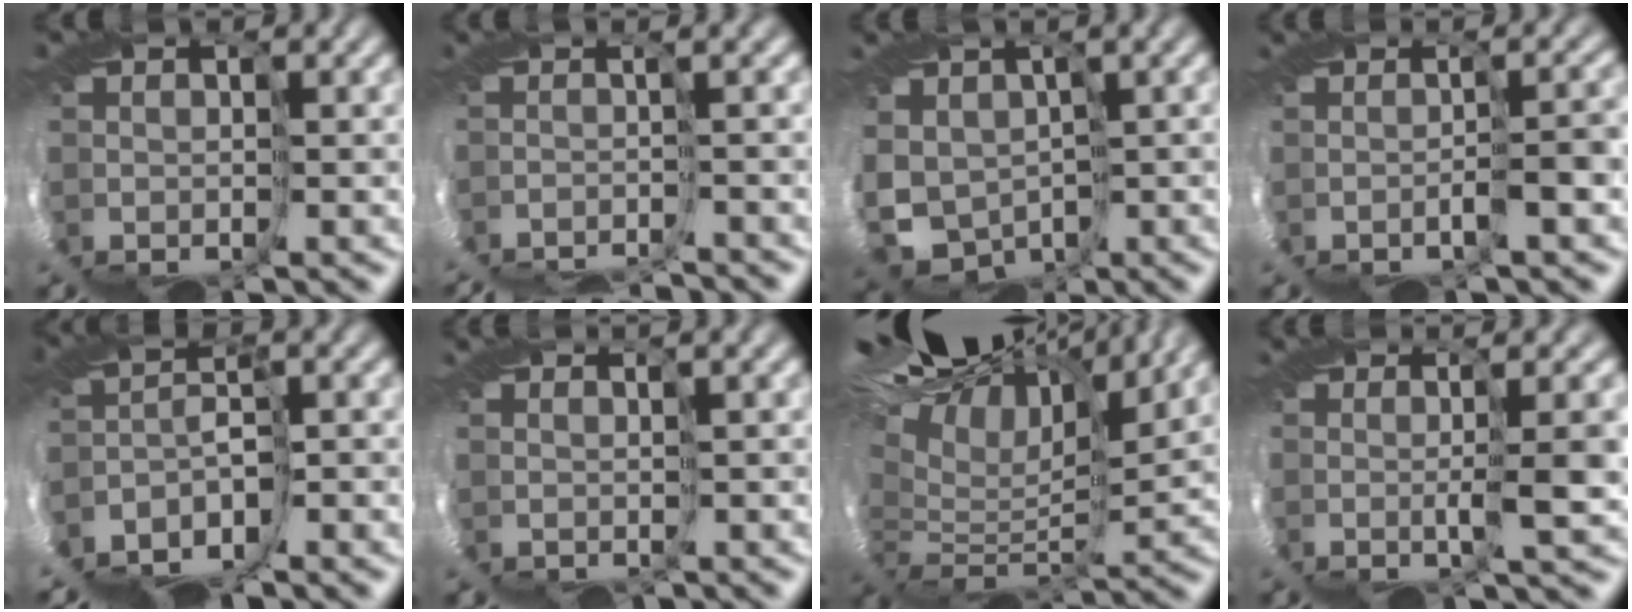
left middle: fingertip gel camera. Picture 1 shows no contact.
{"total": 8.3, "force": [-7.7, -2.5, -2.0], "torque": [0.022, -0.012, -0.089]}
{"total": 3.8, "force": [0.1, 3.7, 0.8], "torque": [-0.057, -0.037, -0.009]}
{"total": 4.6, "force": [-0.1, -4.4, -1.3], "torque": [0.010, -0.002, -0.005]}
{"total": 3.8, "force": [-3.5, -1.4, 0.1], "torque": [-0.030, -0.015, -0.051]}
{"total": 2.0, "force": [-1.1, -1.0, -1.4], "torque": [0.018, -0.017, 0.004]}
{"total": 12.9, "force": [11.5, 1.6, 5.7], "torque": [-0.143, 0.061, 0.196]}
{"total": 4.3, "force": [1.3, -4.1, 0.6], "torque": [-0.019, 0.000, 0.020]}